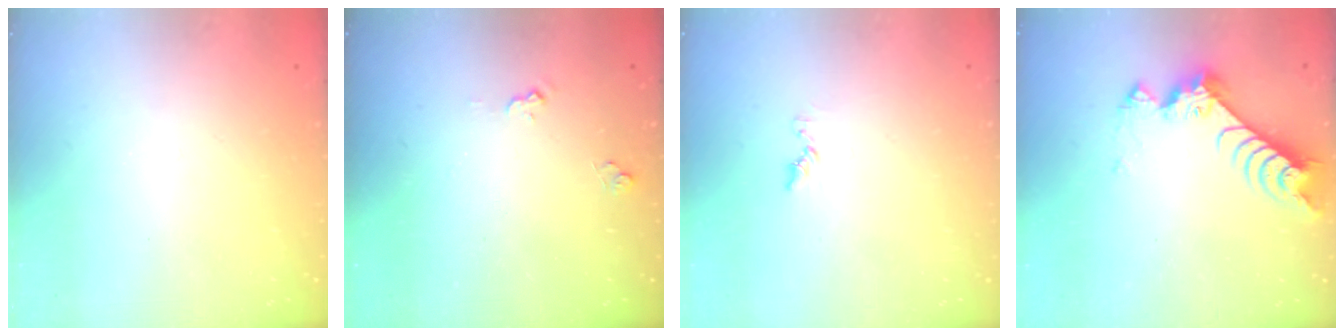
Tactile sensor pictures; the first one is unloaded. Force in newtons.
{"total": 4.7, "press": 4.7, "slide": 0.5}
{"total": 5.6, "press": 5.6, "slide": 0.5}
{"total": 7.4, "press": 7.3, "slide": 1.0}